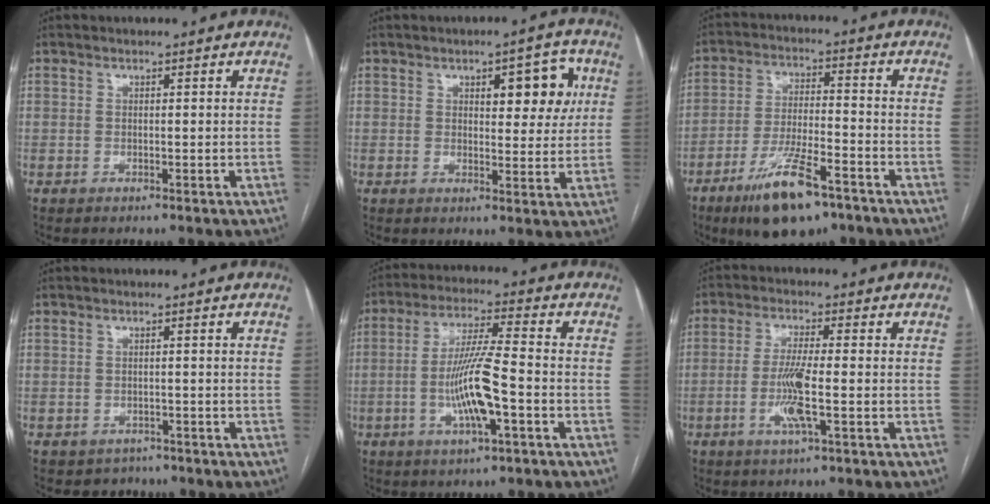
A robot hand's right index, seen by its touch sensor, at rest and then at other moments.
{"total": 7.2, "force": [2.7, 2.7, 6.1], "torque": [-0.070, 0.009, 0.035]}
{"total": 12.2, "force": [-7.7, 2.9, 9.0], "torque": [-0.171, -0.015, -0.131]}
{"total": 2.5, "force": [-1.8, 1.8, -0.3], "torque": [-0.001, 0.006, -0.024]}
{"total": 10.8, "force": [-2.8, 0.8, 10.4], "torque": [-0.203, -0.002, -0.053]}
{"total": 6.5, "force": [-1.8, 0.1, 6.3], "torque": [-0.127, -0.008, -0.034]}